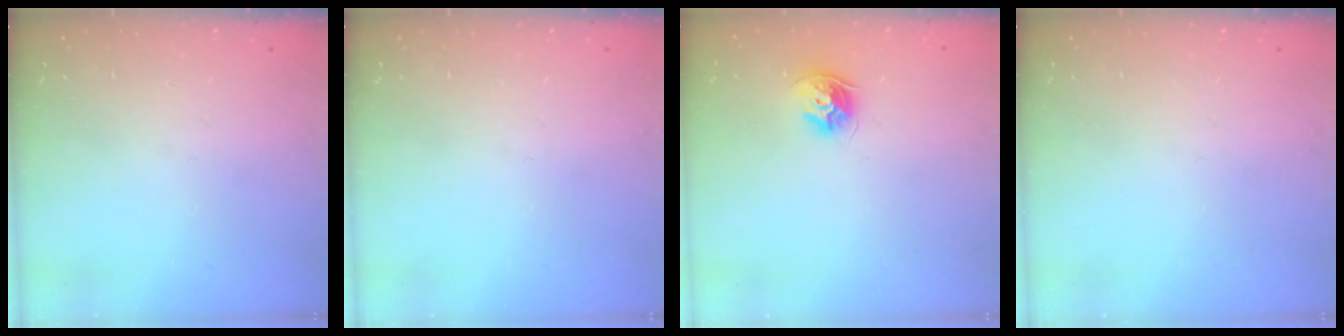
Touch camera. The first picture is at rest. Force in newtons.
{"total": 0.0}
{"total": 8.5, "press": 8.5, "slide": 0.4}
{"total": 0.0}